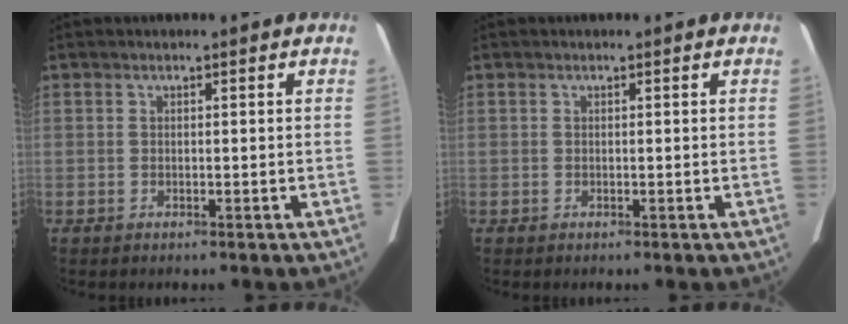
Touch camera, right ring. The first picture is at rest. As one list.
[{"total": 0.0}]